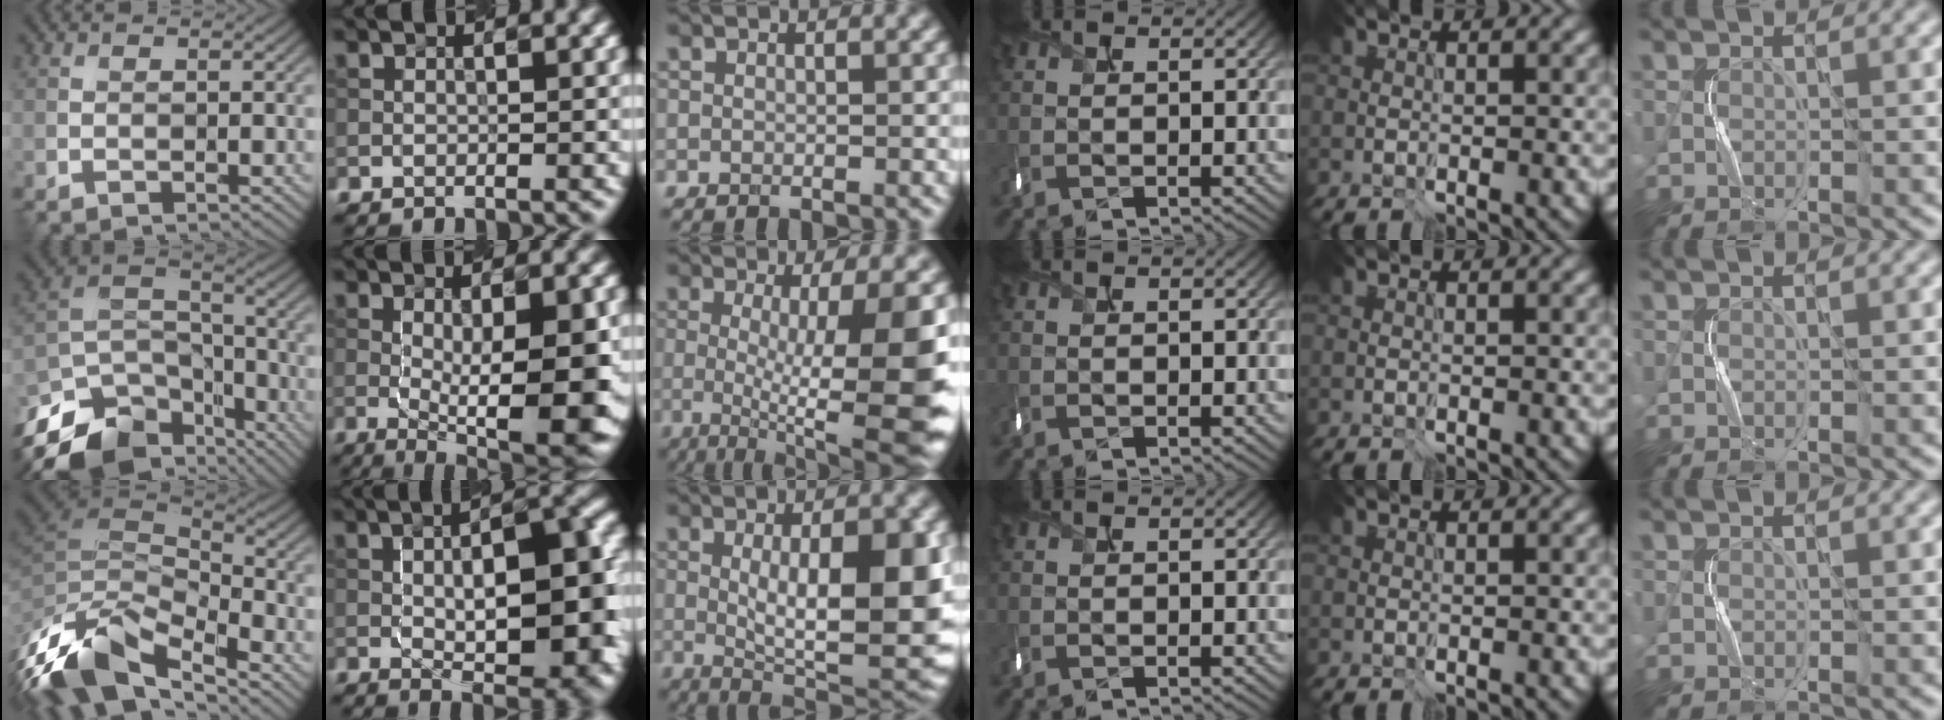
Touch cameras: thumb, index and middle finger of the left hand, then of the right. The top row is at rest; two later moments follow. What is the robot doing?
{"motion": "shake", "object": "box of matches"}